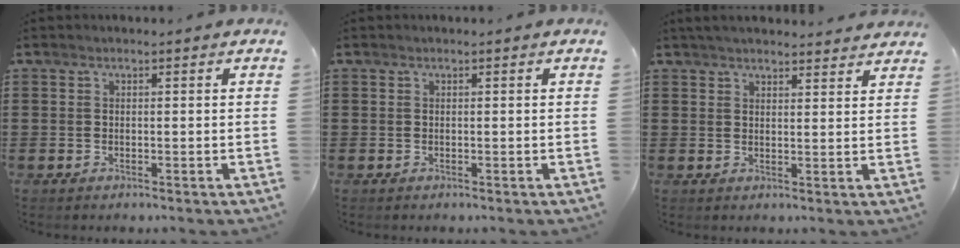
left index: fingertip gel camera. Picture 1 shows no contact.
{"total": 0.0}
{"total": 3.1, "force": [3.1, 0.1, 0.7], "torque": [-0.021, -0.003, 0.058]}